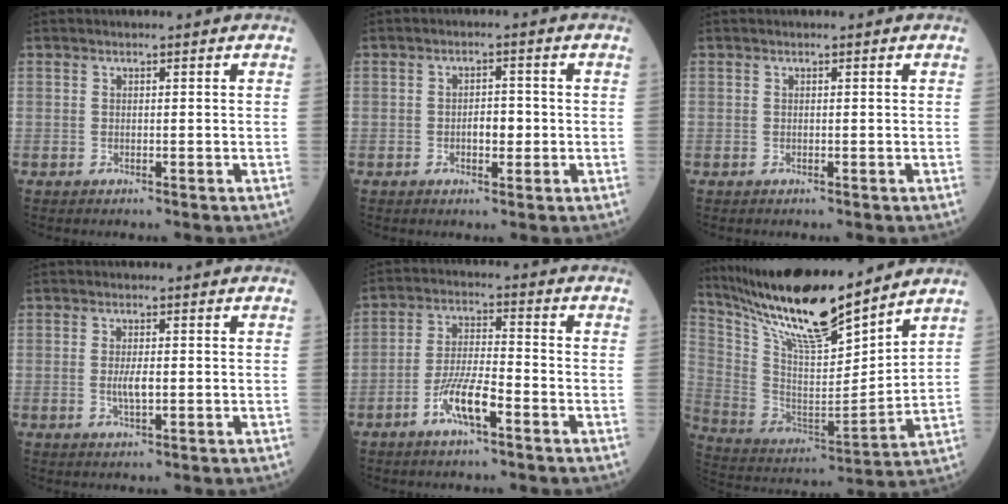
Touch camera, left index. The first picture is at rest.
{"total": 3.0, "force": [-0.7, 1.4, 2.6], "torque": [-0.040, 0.005, -0.010]}
{"total": 0.0}
{"total": 2.5, "force": [-0.2, 0.7, 2.4], "torque": [-0.052, -0.002, -0.003]}
{"total": 7.2, "force": [-3.8, 1.3, 5.9], "torque": [-0.120, -0.001, -0.073]}
{"total": 18.6, "force": [15.9, 2.1, 9.4], "torque": [-0.180, -0.008, 0.297]}